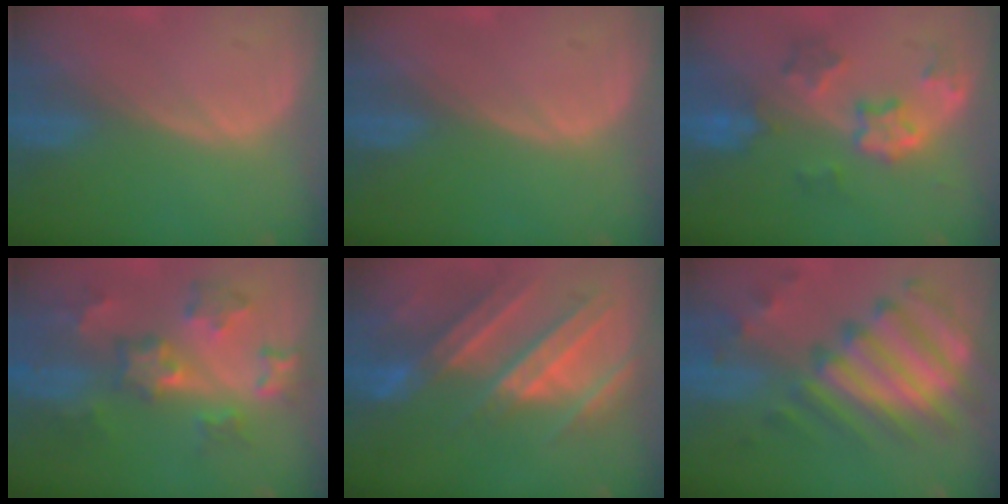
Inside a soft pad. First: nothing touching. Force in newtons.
{"total": 0.0}
{"total": 6.4, "press": 6.1, "slide": 1.7}
{"total": 8.6, "press": 7.7, "slide": 3.7}
{"total": 10.1, "press": 9.5, "slide": 3.4}
{"total": 11.3, "press": 10.6, "slide": 3.9}